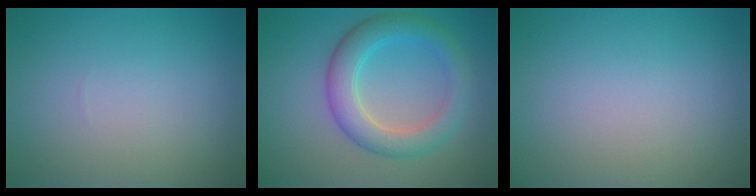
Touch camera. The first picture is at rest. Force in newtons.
{"total": 4.9, "press": 4.9, "slide": 0.2}
{"total": 0.0}